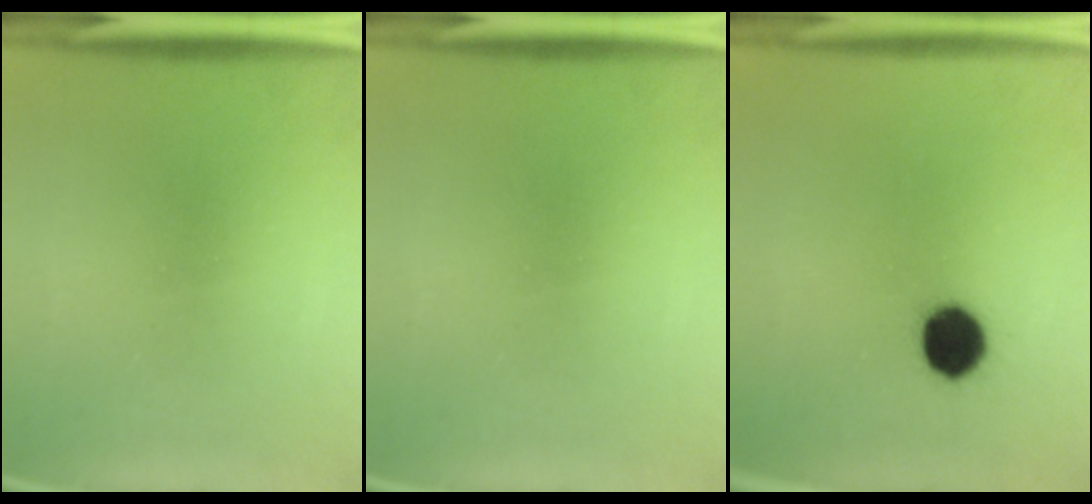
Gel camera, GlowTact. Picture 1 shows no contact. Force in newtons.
{"total": 0.0}
{"total": 8.1}